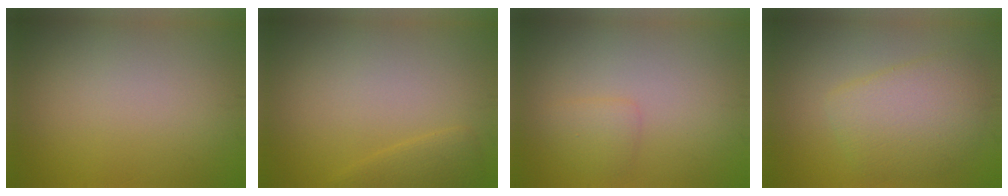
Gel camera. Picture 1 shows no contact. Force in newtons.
{"total": 1.7, "press": 1.7, "slide": 0.2}
{"total": 1.4, "press": 1.4, "slide": 0.1}
{"total": 5.0, "press": 5.0, "slide": 0.2}